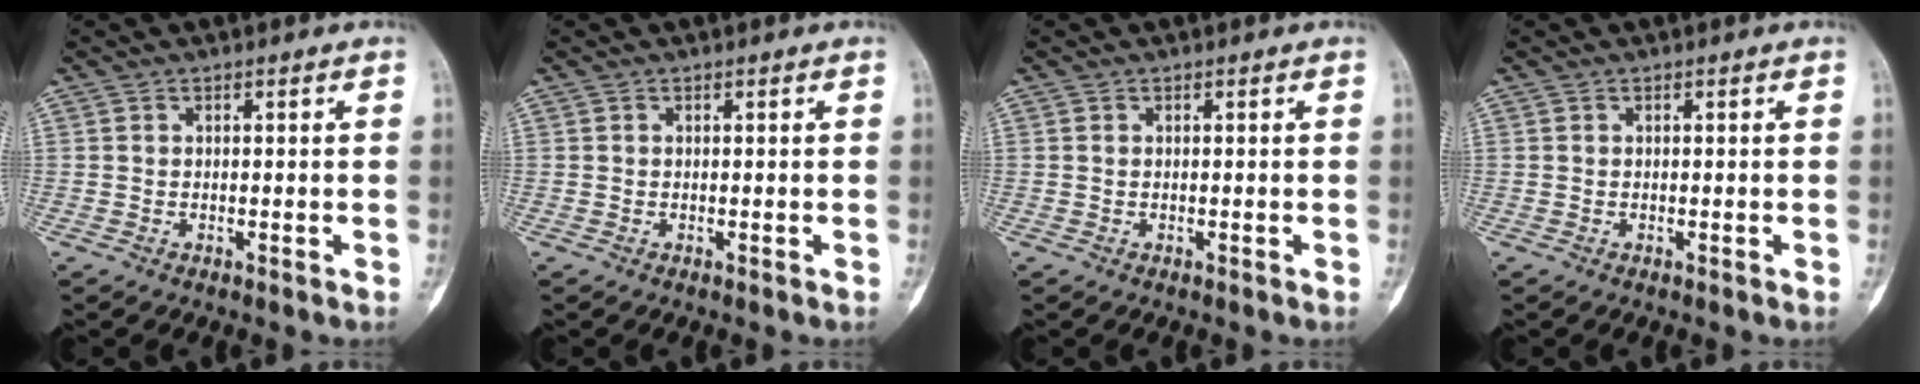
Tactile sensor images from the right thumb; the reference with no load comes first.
{"total": 0.0}
{"total": 0.0}
{"total": 0.0}